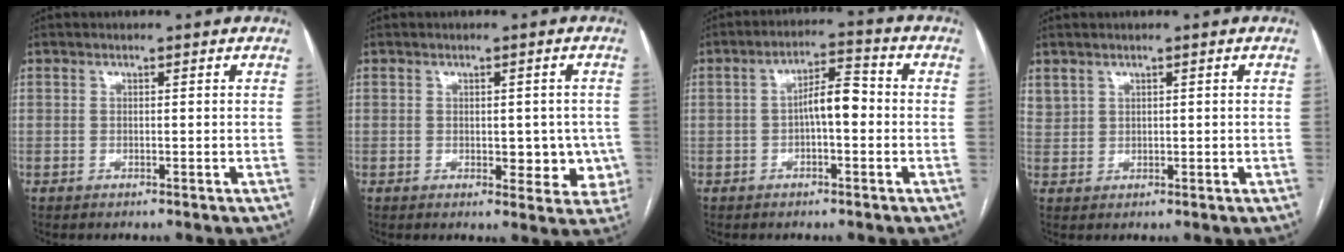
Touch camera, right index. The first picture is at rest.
{"total": 6.4, "force": [-0.9, 3.6, 5.3], "torque": [-0.042, 0.011, -0.004]}
{"total": 5.7, "force": [-0.6, 1.8, 5.4], "torque": [-0.091, 0.024, -0.010]}
{"total": 2.1, "force": [1.4, 1.4, 0.4], "torque": [-0.007, 0.011, 0.035]}